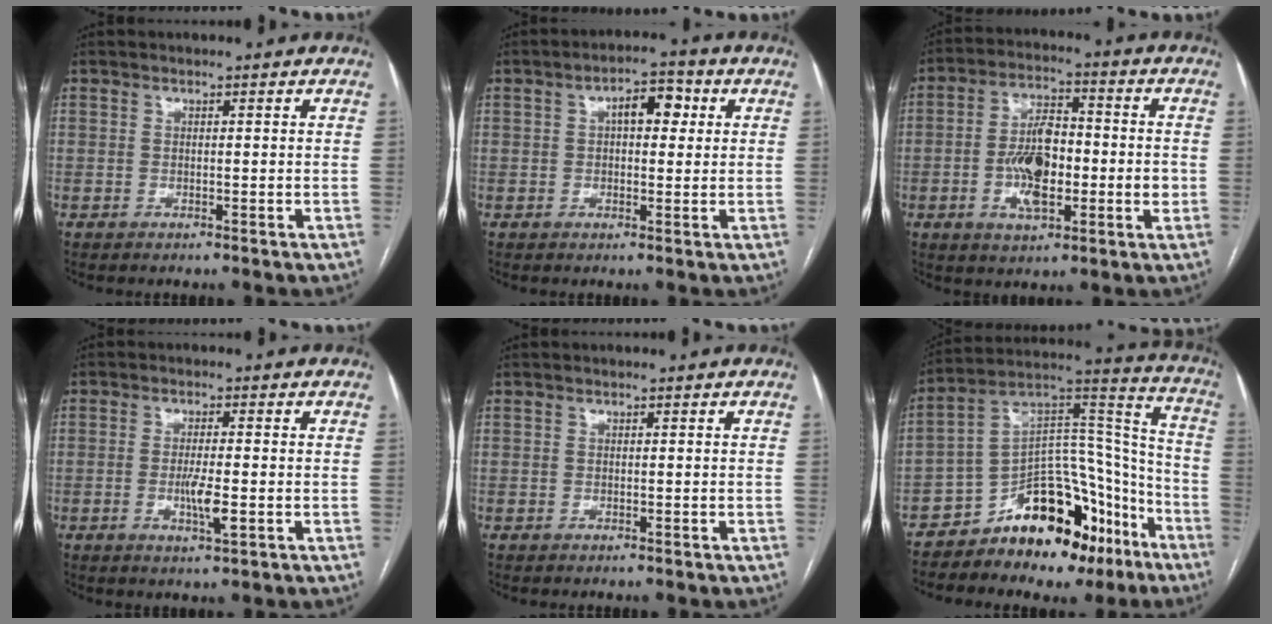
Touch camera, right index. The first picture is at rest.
{"total": 5.4, "force": [1.4, 2.5, 4.6], "torque": [-0.070, 0.023, 0.020]}
{"total": 10.8, "force": [-1.8, 4.4, 9.7], "torque": [-0.185, 0.015, -0.030]}
{"total": 4.4, "force": [-1.1, 0.6, 4.2], "torque": [-0.082, -0.007, -0.017]}
{"total": 0.0}
{"total": 19.5, "force": [-12.5, 9.6, 11.4], "torque": [-0.160, 0.079, -0.191]}